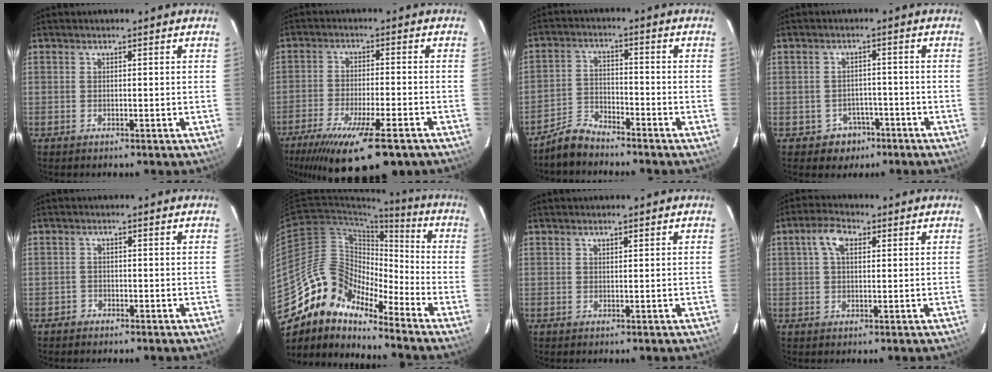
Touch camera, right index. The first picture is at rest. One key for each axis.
{"total": 17.4, "fx": -11.9, "fy": 4.1, "fz": 12.0, "tx": -0.232, "ty": -0.058, "tz": -0.192}
{"total": 5.1, "fx": -4.9, "fy": 1.2, "fz": 1.1, "tx": -0.028, "ty": 0.012, "tz": -0.097}
{"total": 4.9, "fx": -2.6, "fy": 4.2, "fz": 0.2, "tx": -0.015, "ty": 0.025, "tz": -0.026}
{"total": 1.3, "fx": -1.1, "fy": 0.8, "fz": -0.1, "tx": -0.002, "ty": 0.006, "tz": -0.020}
{"total": 13.1, "fx": -11.5, "fy": 5.2, "fz": 3.5, "tx": -0.060, "ty": 0.024, "tz": -0.235}
{"total": 0.5, "fx": 0.5, "fy": 0.2, "fz": 0.2, "tx": -0.003, "ty": 0.002, "tz": 0.009}
{"total": 4.6, "fx": 1.5, "fy": 2.6, "fz": 3.5, "tx": -0.068, "ty": 0.017, "tz": 0.027}